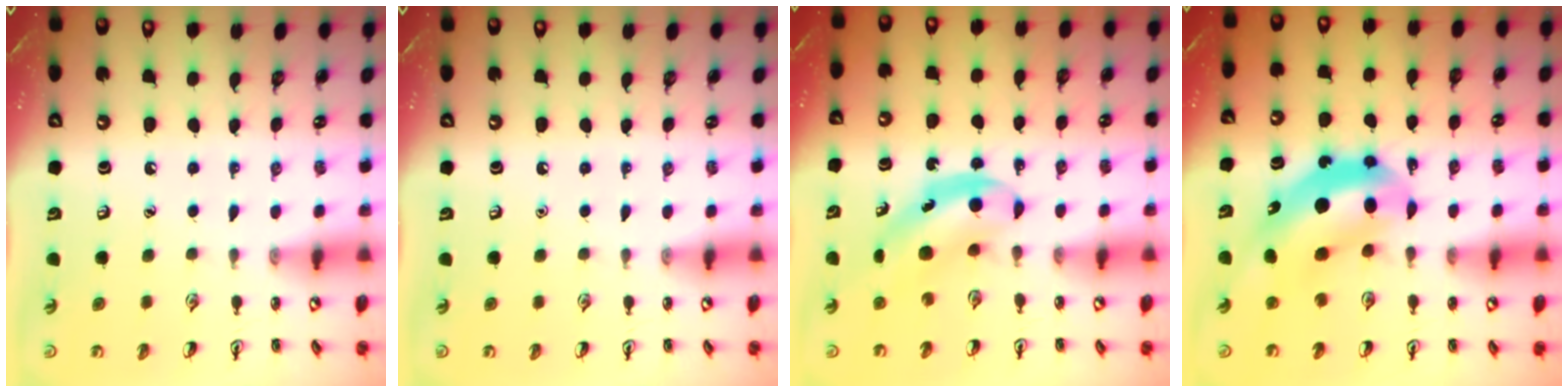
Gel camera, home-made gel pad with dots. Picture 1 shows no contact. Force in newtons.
{"total": 0.0}
{"total": 5.7, "press": 5.6, "slide": 0.7}
{"total": 10.4, "press": 10.0, "slide": 3.0}